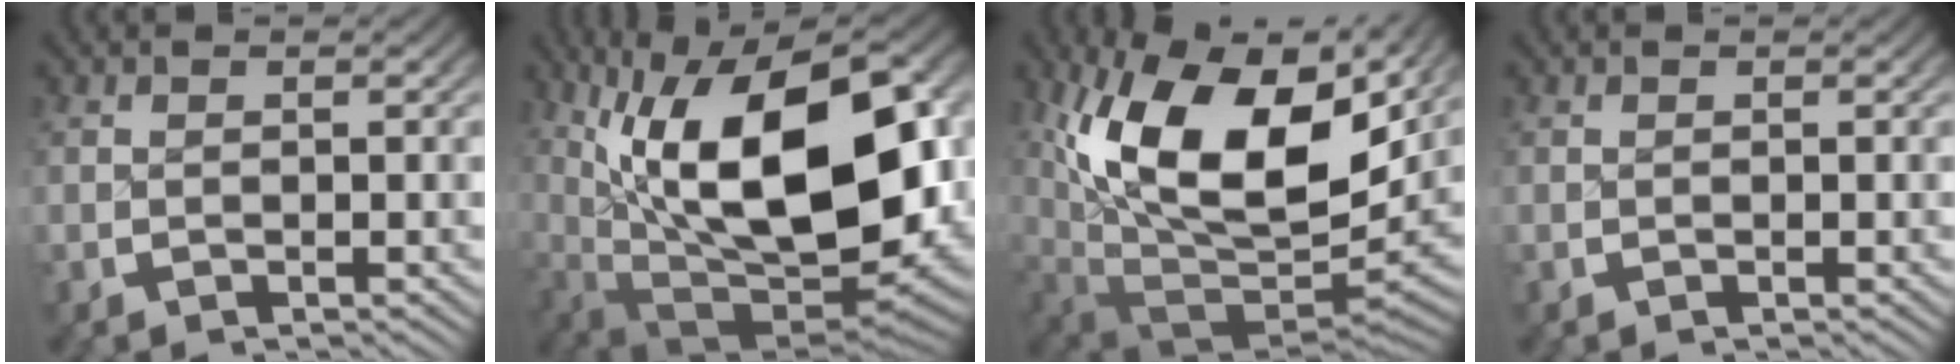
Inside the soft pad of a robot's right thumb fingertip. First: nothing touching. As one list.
[{"total": 22.8, "force": [0.5, 12.4, 19.1], "torque": [-0.333, -0.061, 0.042]}, {"total": 18.6, "force": [2.3, 10.4, 15.2], "torque": [-0.296, -0.040, 0.060]}, {"total": 0.0}]